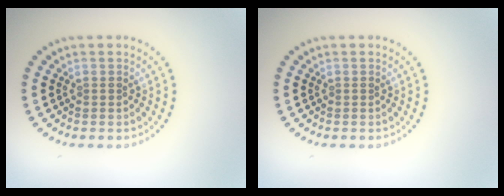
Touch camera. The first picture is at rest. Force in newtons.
{"total": 0.0}